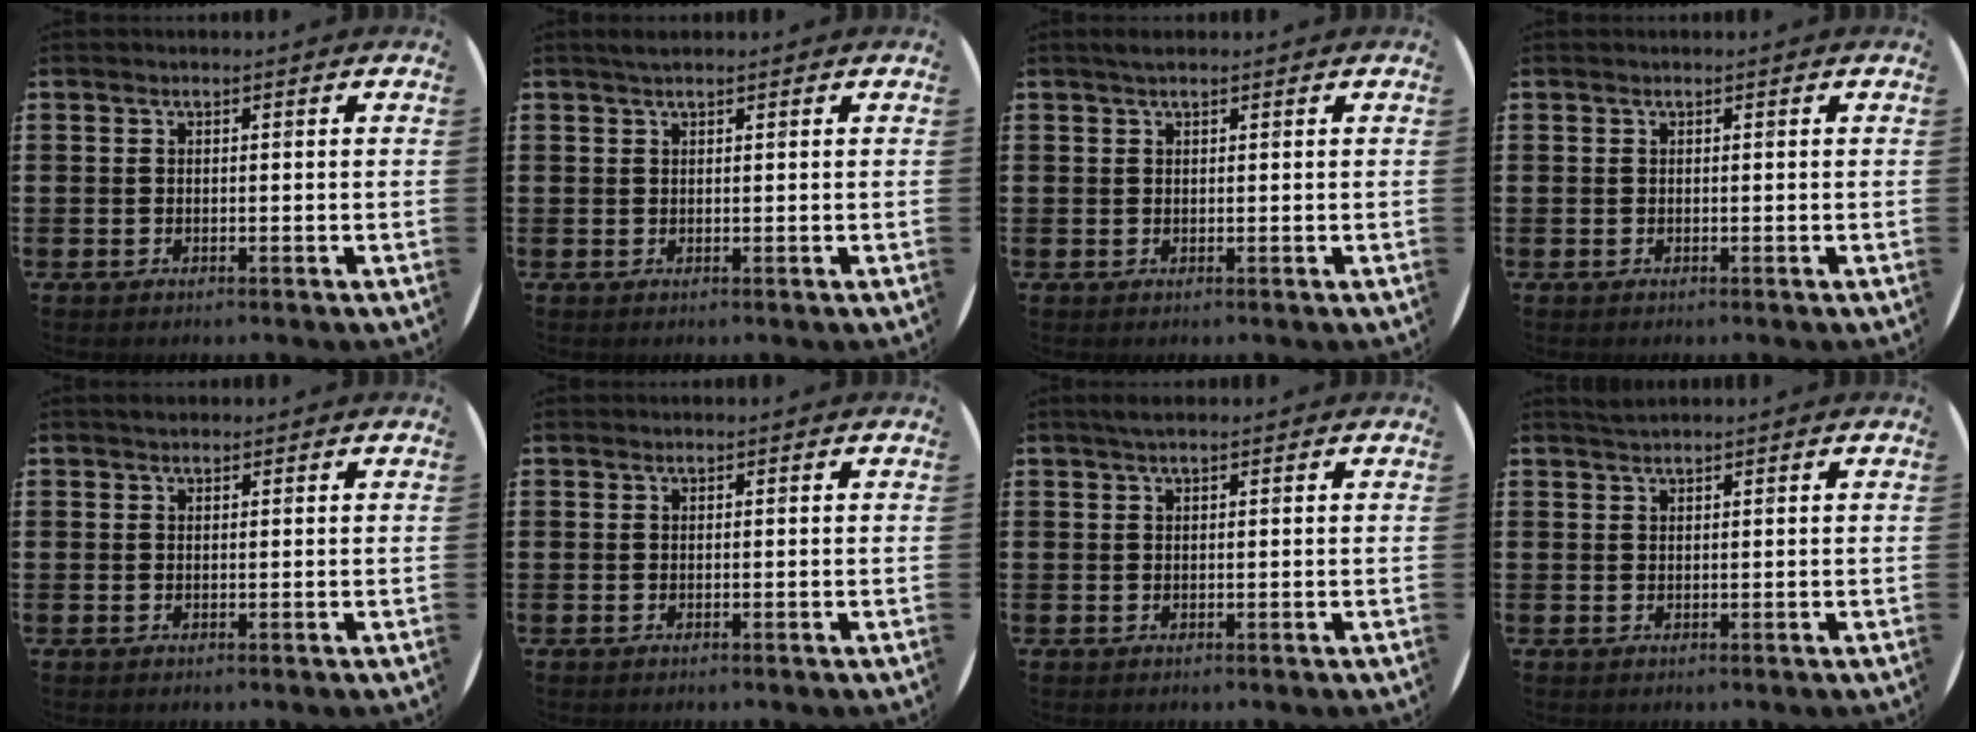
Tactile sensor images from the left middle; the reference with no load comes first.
{"total": 1.0, "force": [0.9, 0.2, 0.5], "torque": [-0.011, 0.003, 0.015]}
{"total": 0.9, "force": [0.7, 0.2, 0.5], "torque": [-0.010, 0.002, 0.013]}
{"total": 0.0}
{"total": 0.6, "force": [0.5, 0.3, 0.0], "torque": [0.000, 0.003, 0.010]}
{"total": 0.0}
{"total": 1.0, "force": [0.8, 0.1, 0.6], "torque": [-0.013, 0.003, 0.013]}
{"total": 1.0, "force": [0.9, -0.1, 0.2], "torque": [-0.005, 0.000, 0.018]}